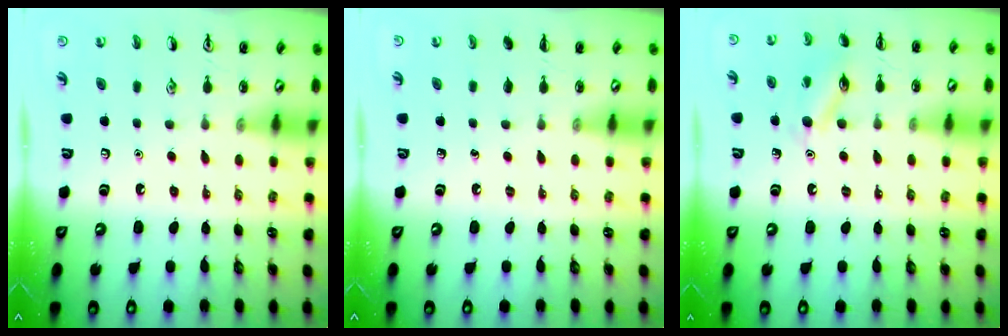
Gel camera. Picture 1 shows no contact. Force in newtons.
{"total": 0.0}
{"total": 11.0, "press": 10.9, "slide": 1.4}